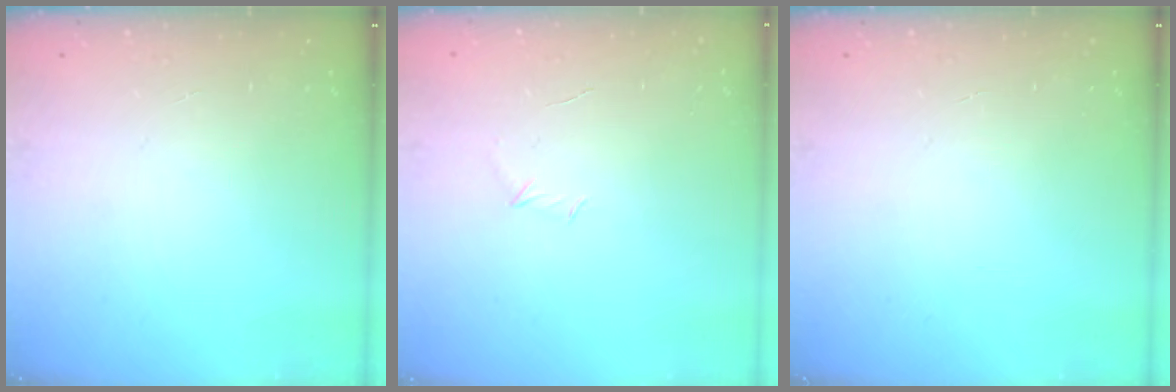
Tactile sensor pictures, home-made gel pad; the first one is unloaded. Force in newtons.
{"total": 3.8, "press": 3.6, "slide": 1.0}
{"total": 0.0}